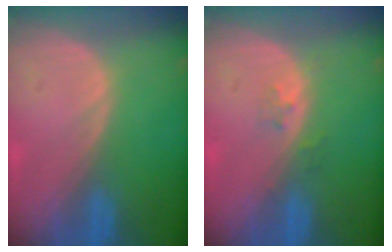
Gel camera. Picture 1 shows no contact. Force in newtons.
{"total": 1.9, "press": 1.4, "slide": 1.2}